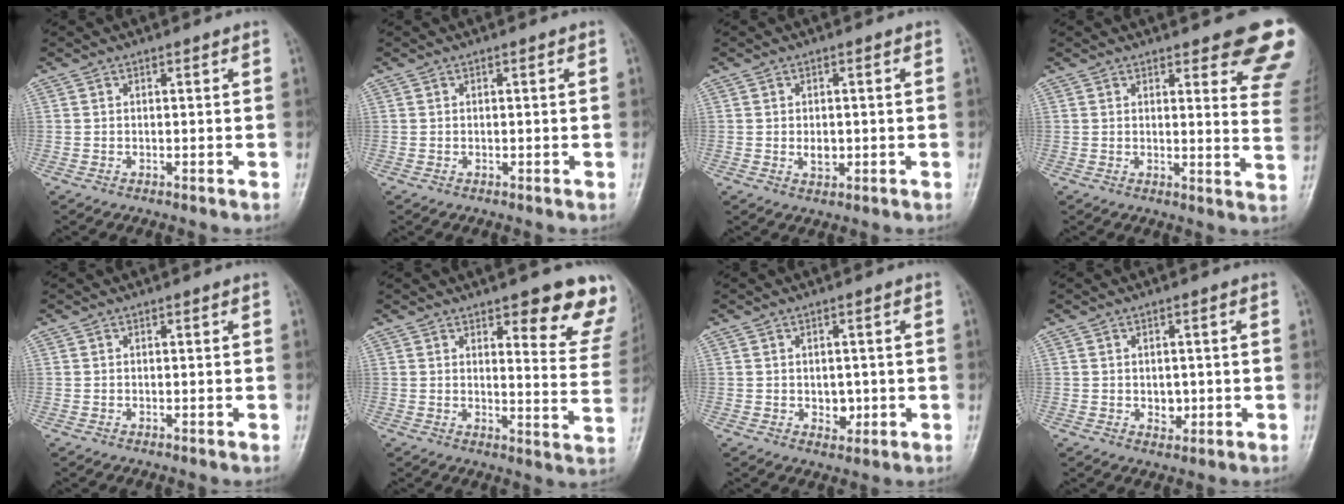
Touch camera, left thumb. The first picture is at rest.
{"total": 0.0}
{"total": 2.7, "force": [-0.2, 1.9, 2.0], "torque": [-0.024, -0.002, -0.001]}
{"total": 12.6, "force": [9.3, 3.5, 7.7], "torque": [-0.044, -0.053, 0.086]}
{"total": 0.0}
{"total": 13.2, "force": [9.3, 4.1, 8.5], "torque": [-0.051, -0.055, 0.097]}
{"total": 3.5, "force": [-0.3, 2.6, 2.3], "torque": [-0.015, 0.000, 0.001]}
{"total": 2.9, "force": [-0.2, 2.2, 1.9], "torque": [-0.014, -0.001, 0.002]}